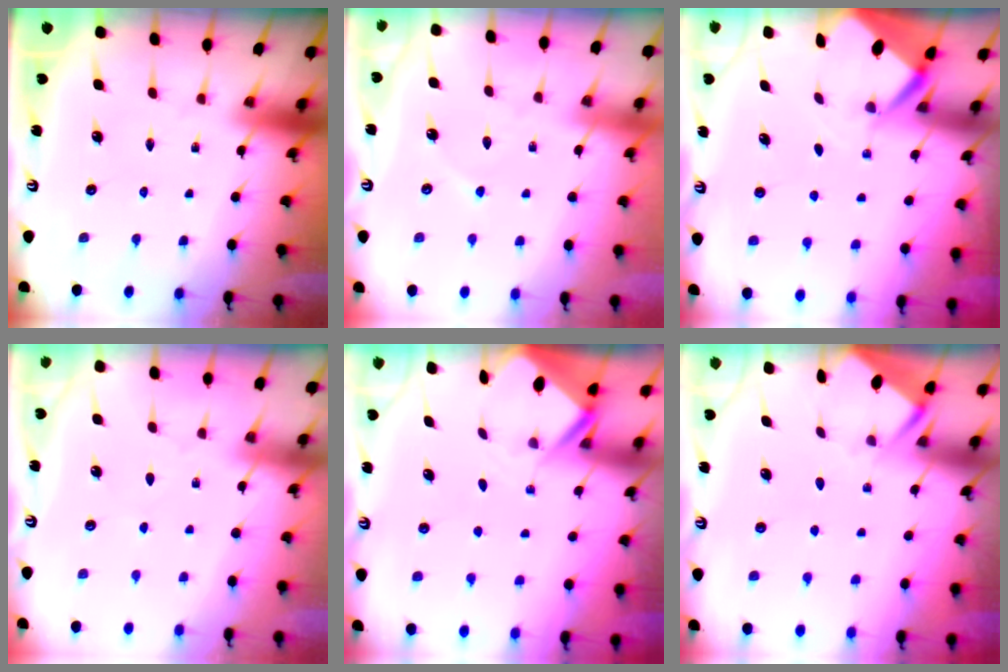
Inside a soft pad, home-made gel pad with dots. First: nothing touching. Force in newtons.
{"total": 2.9, "press": 2.9, "slide": 0.4}
{"total": 2.8, "press": 2.8, "slide": 0.2}
{"total": 2.8, "press": 2.8, "slide": 0.4}
{"total": 2.5, "press": 2.5, "slide": 0.2}
{"total": 4.2, "press": 4.2, "slide": 0.2}